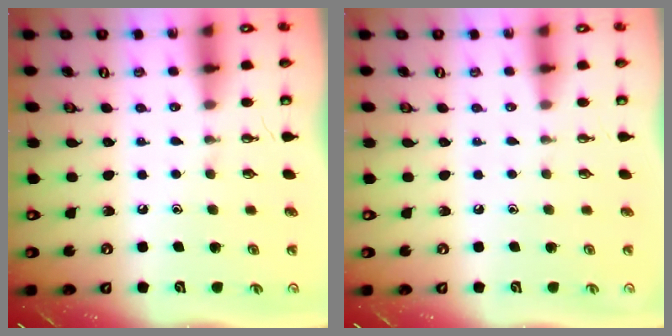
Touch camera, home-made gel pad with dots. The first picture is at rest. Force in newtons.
{"total": 0.0}